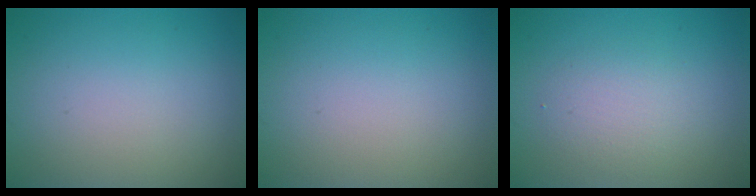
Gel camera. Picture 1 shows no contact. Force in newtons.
{"total": 0.0}
{"total": 2.2, "press": 2.2, "slide": 0.2}